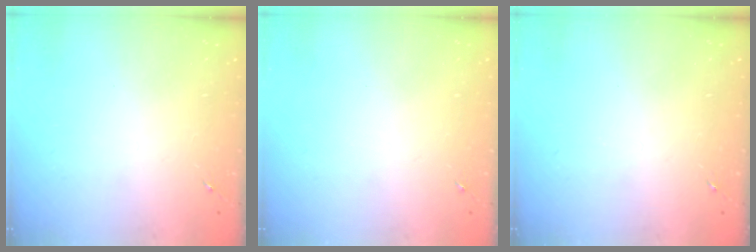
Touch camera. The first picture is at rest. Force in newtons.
{"total": 0.0}
{"total": 0.0}